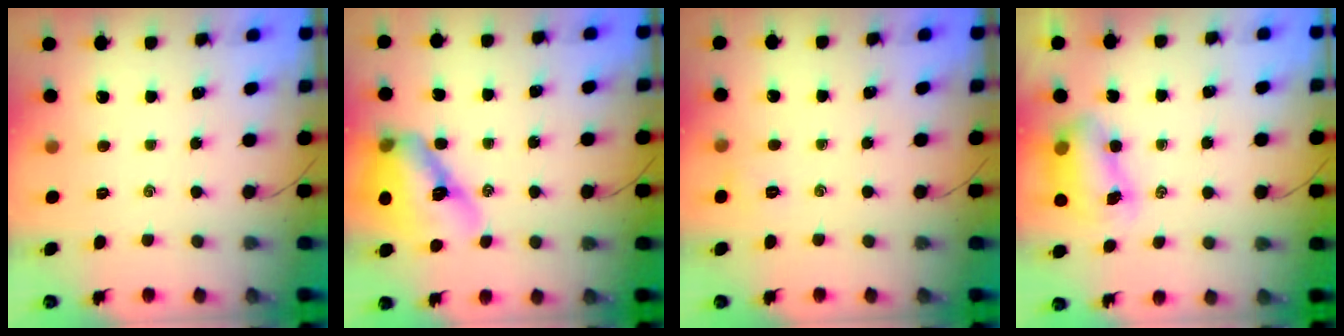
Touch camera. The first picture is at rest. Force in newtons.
{"total": 15.6, "press": 14.9, "slide": 4.4}
{"total": 3.9, "press": 3.7, "slide": 1.1}
{"total": 8.1, "press": 7.9, "slide": 1.3}